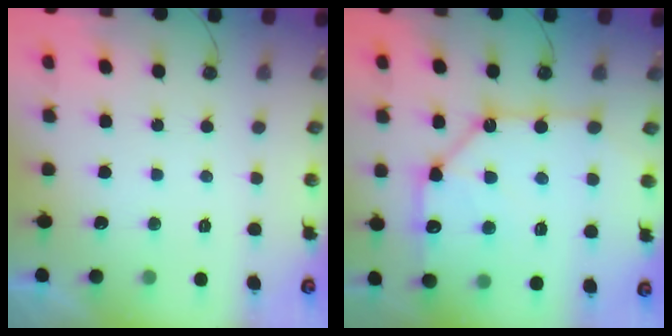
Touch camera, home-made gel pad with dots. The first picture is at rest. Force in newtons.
{"total": 16.6, "press": 16.5, "slide": 1.8}